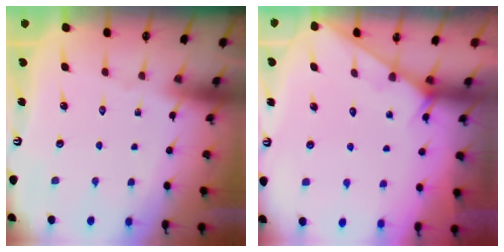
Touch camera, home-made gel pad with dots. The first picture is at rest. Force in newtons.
{"total": 3.7, "press": 3.7, "slide": 0.3}